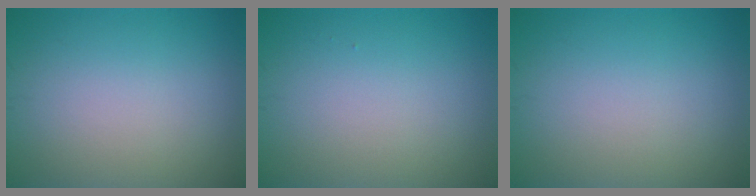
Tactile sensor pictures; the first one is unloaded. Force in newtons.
{"total": 0.0}
{"total": 0.0}